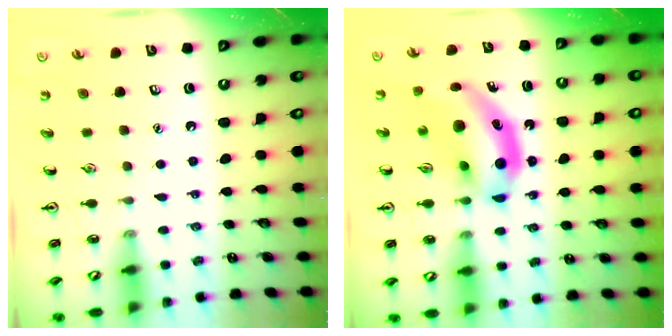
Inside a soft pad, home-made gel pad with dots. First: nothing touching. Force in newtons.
{"total": 12.5, "press": 11.9, "slide": 3.6}